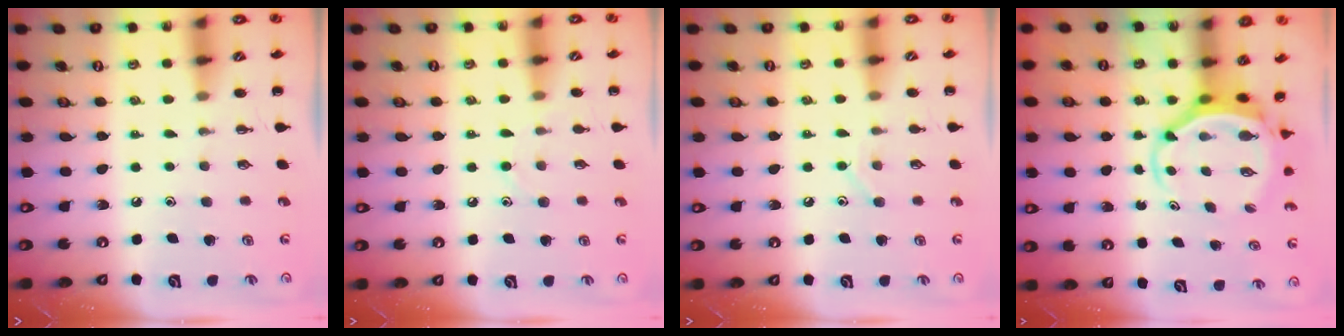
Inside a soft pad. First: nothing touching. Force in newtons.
{"total": 6.8, "press": 6.5, "slide": 2.0}
{"total": 6.4, "press": 6.3, "slide": 1.2}
{"total": 5.1, "press": 4.9, "slide": 1.2}